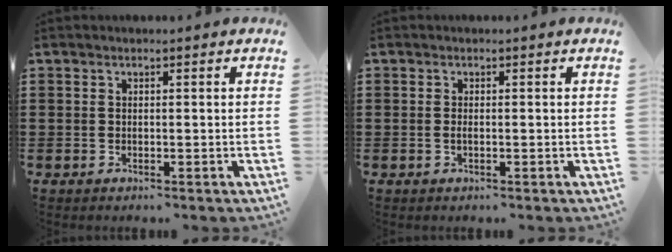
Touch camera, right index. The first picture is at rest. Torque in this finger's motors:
{"motor_torque": [2.14, 0.00, 0.07, 0.03]}